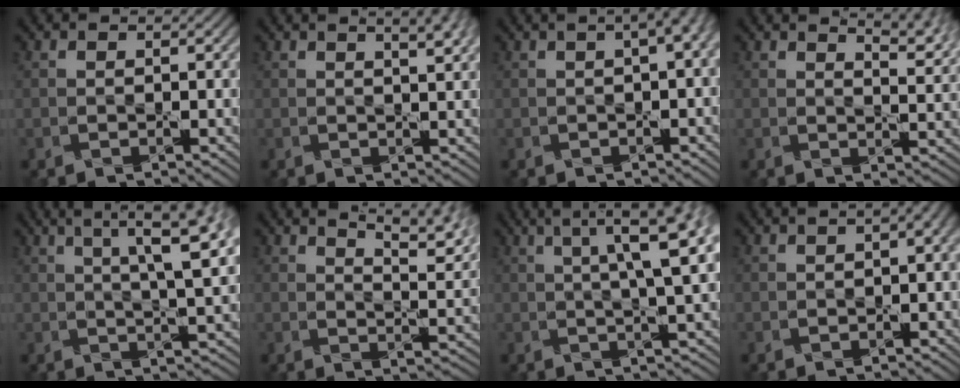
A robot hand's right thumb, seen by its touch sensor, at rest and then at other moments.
{"total": 5.2, "force": [3.0, 1.6, 3.9], "torque": [-0.042, 0.016, 0.019]}
{"total": 4.7, "force": [1.5, 1.5, 4.1], "torque": [-0.050, 0.014, 0.019]}
{"total": 5.7, "force": [4.5, 1.2, 3.3], "torque": [-0.048, -0.001, 0.058]}
{"total": 9.5, "force": [3.7, 2.1, 8.4], "torque": [-0.112, 0.022, 0.049]}
{"total": 9.2, "force": [6.8, 2.1, 5.8], "torque": [-0.083, 0.005, 0.084]}
{"total": 9.3, "force": [2.8, 1.8, 8.6], "torque": [-0.100, 0.028, 0.035]}
{"total": 5.2, "force": [1.5, 2.1, 4.5], "torque": [-0.058, 0.013, 0.012]}